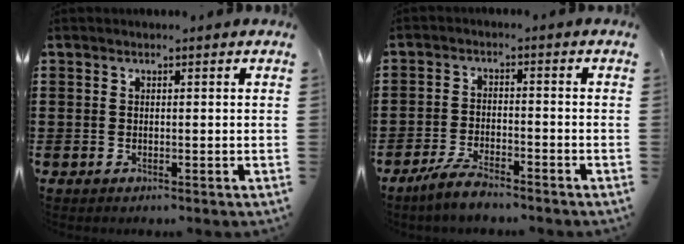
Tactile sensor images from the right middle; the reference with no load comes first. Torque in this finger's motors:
{"motor_torque": [1.43, -0.55, 0.15, 0.16]}